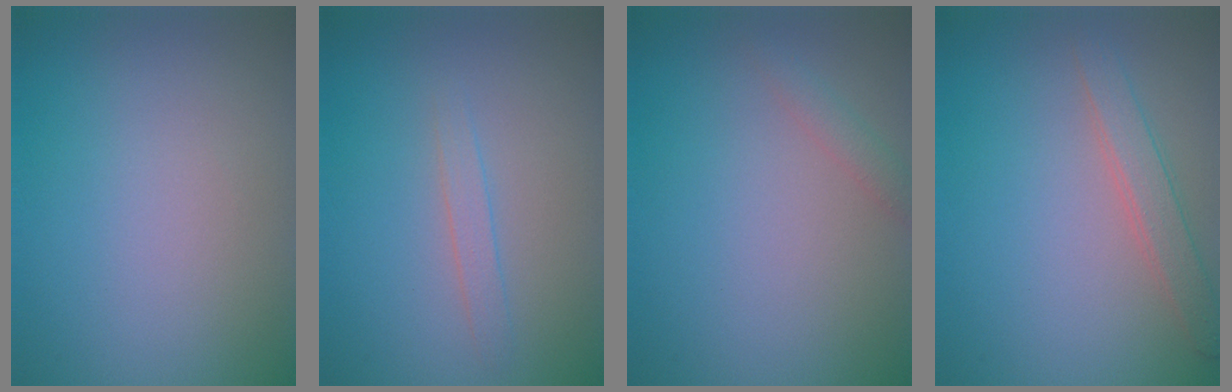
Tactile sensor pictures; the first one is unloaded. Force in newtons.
{"total": 1.2, "press": 1.2, "slide": 0.0}
{"total": 1.2, "press": 1.2, "slide": 0.1}
{"total": 2.4, "press": 2.4, "slide": 0.1}